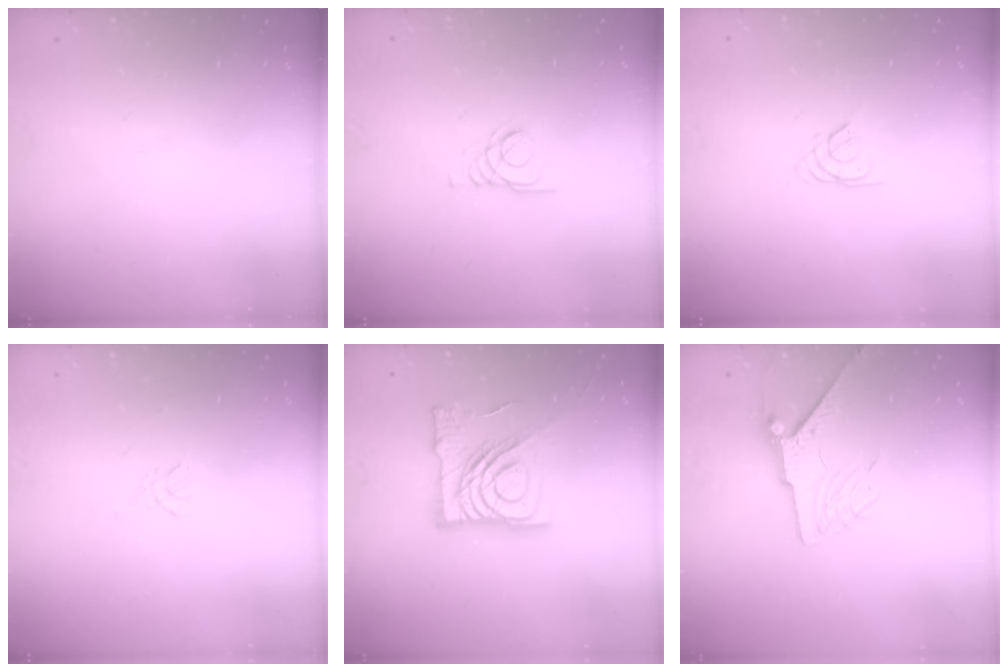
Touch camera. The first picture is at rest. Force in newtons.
{"total": 1.6, "press": 1.6, "slide": 0.2}
{"total": 2.5, "press": 2.4, "slide": 0.5}
{"total": 3.0, "press": 2.9, "slide": 0.6}
{"total": 23.5, "press": 23.3, "slide": 2.7}
{"total": 7.3, "press": 7.2, "slide": 1.1}